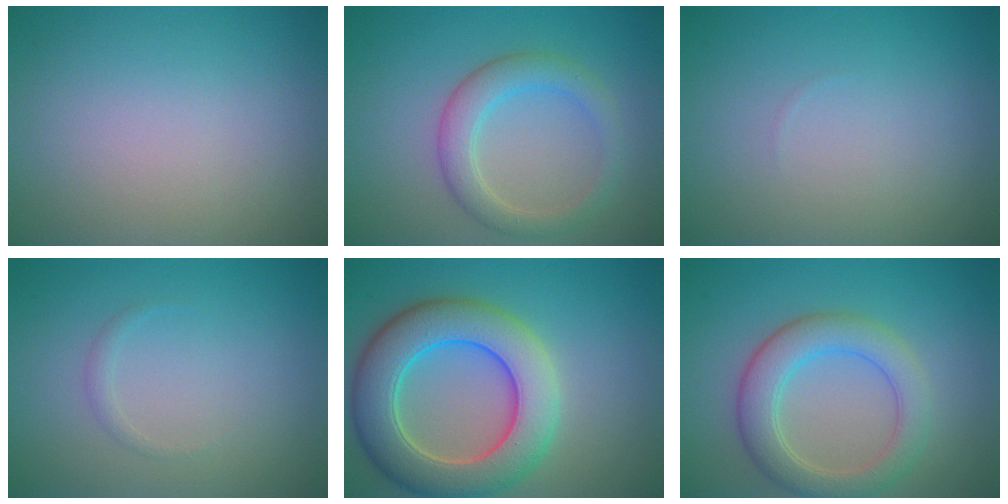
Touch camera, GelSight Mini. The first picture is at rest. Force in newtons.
{"total": 3.5, "press": 3.5, "slide": 0.3}
{"total": 0.0}
{"total": 0.8, "press": 0.8, "slide": 0.0}
{"total": 8.9, "press": 8.9, "slide": 0.6}
{"total": 4.9, "press": 4.9, "slide": 0.2}